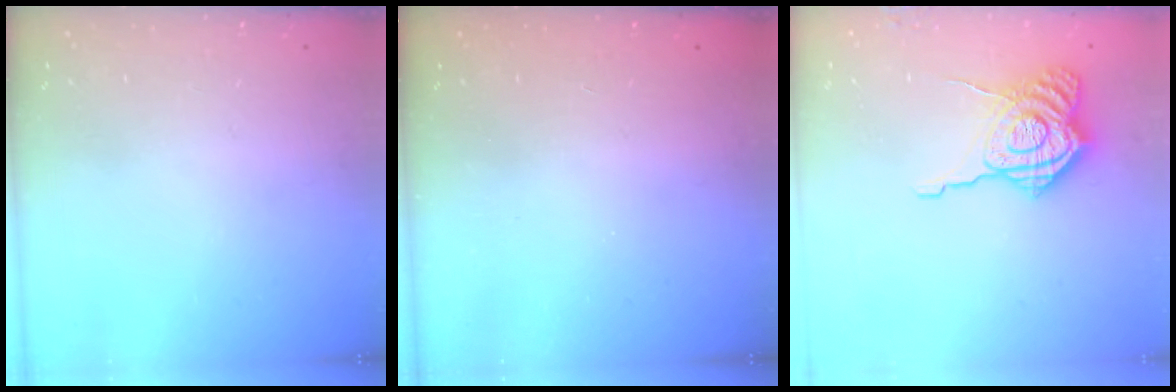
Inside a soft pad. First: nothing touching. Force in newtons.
{"total": 2.3, "press": 2.2, "slide": 0.7}
{"total": 12.9, "press": 12.8, "slide": 1.3}